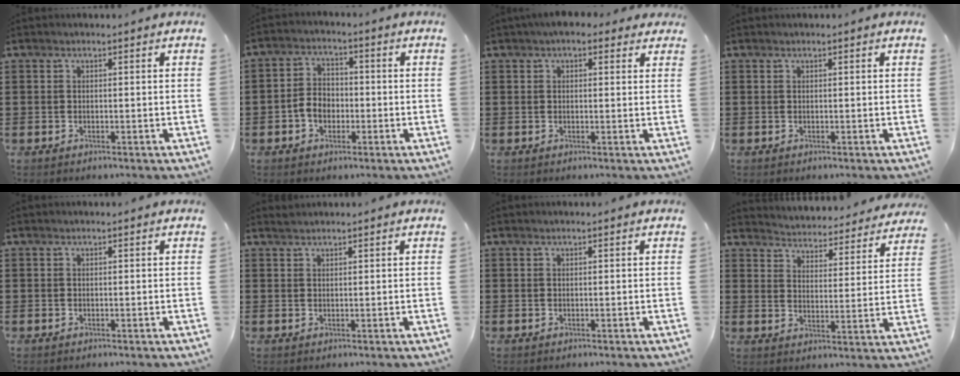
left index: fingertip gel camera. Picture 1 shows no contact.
{"total": 4.3, "force": [-1.5, 3.1, 2.5], "torque": [-0.066, 0.004, -0.035]}
{"total": 2.8, "force": [2.0, 1.4, 1.4], "torque": [-0.026, 0.003, 0.033]}
{"total": 0.0}
{"total": 0.0}
{"total": 0.9, "force": [0.9, 0.1, 0.1], "torque": [-0.004, 0.000, 0.018]}
{"total": 0.0}
{"total": 3.9, "force": [3.9, -0.3, -0.5], "torque": [-0.016, -0.039, 0.062]}